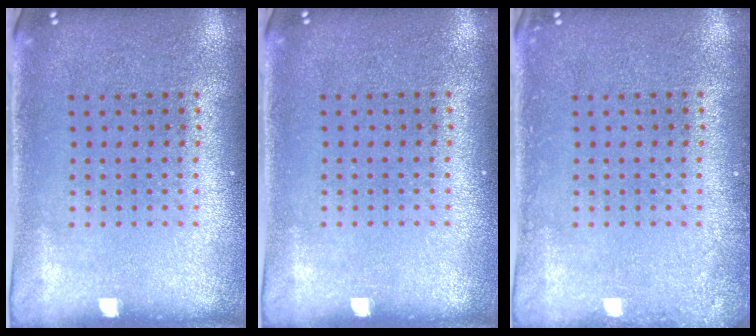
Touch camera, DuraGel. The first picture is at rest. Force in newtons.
{"total": 0.0}
{"total": 1.1, "press": 1.1, "slide": 0.1}